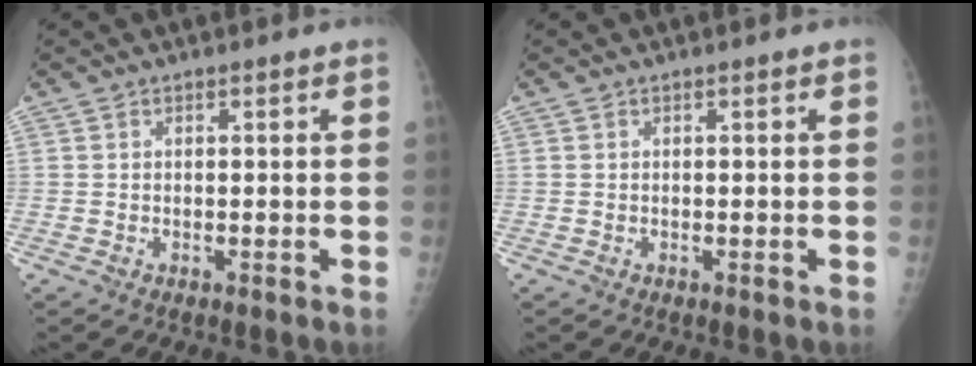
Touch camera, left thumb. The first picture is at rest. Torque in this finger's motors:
{"motor_torque": [0.07, -0.05, 0.04, 0.00, 0.00]}